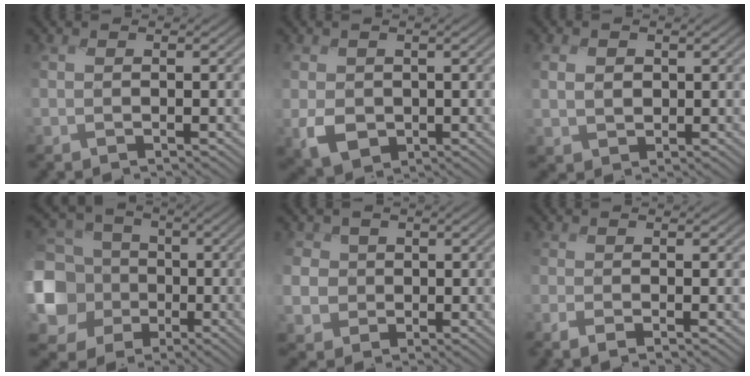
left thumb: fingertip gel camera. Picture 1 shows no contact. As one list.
[{"total": 3.5, "force": [-0.4, 3.2, 1.4], "torque": [-0.050, -0.015, -0.016]}, {"total": 2.7, "force": [0.1, 2.5, 0.8], "torque": [-0.035, -0.007, -0.001]}, {"total": 13.6, "force": [-2.9, 12.2, 5.2], "torque": [-0.202, -0.030, -0.087]}, {"total": 4.0, "force": [0.0, 4.0, 0.3], "torque": [-0.016, 0.001, -0.016]}, {"total": 1.3, "force": [-1.1, -0.5, -0.4], "torque": [0.011, 0.000, -0.028]}]